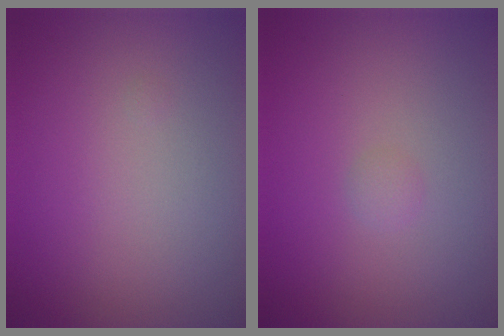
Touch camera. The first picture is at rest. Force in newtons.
{"total": 0.6, "press": 0.6, "slide": 0.0}